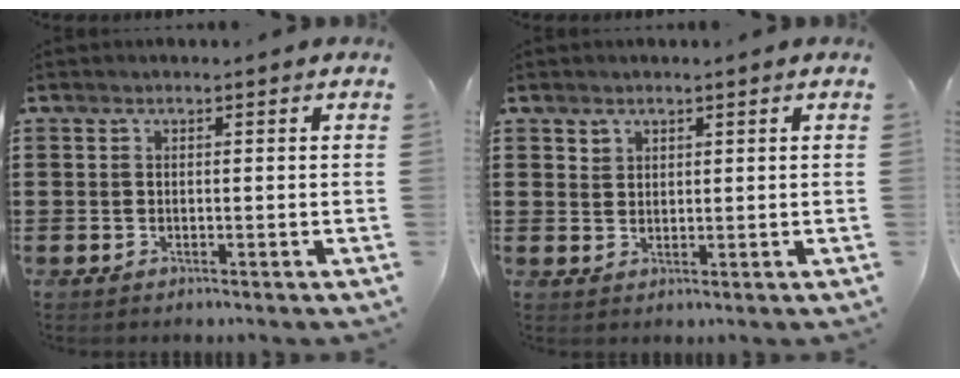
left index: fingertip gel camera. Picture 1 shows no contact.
{"total": 1.7, "force": [1.4, 1.0, 0.1], "torque": [0.003, -0.002, 0.026]}